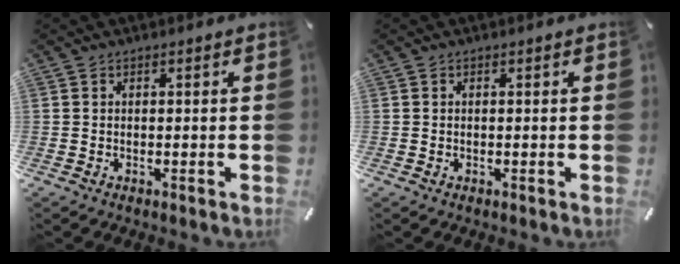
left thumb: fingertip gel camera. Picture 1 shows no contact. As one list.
[{"total": 0.0}]